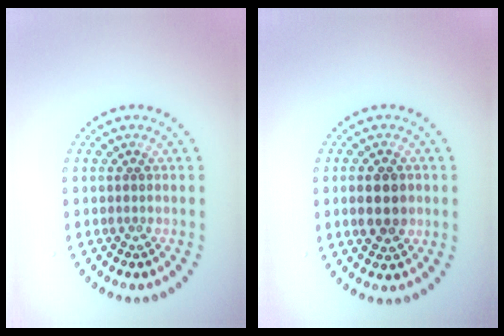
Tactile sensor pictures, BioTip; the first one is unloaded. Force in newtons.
{"total": 3.8, "press": 3.8, "slide": 0.1}